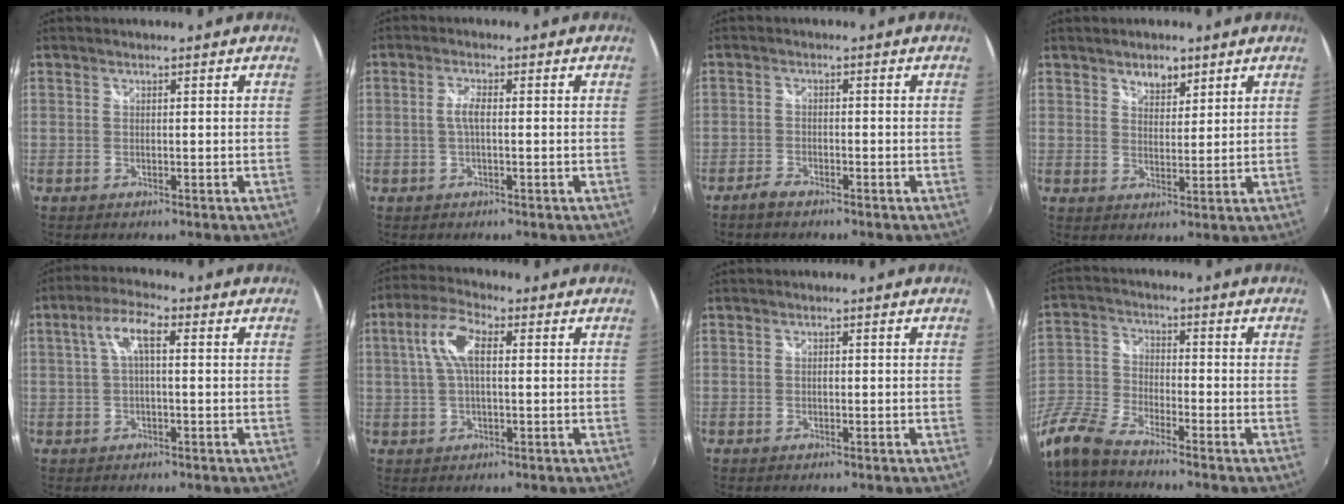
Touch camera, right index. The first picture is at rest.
{"total": 2.5, "force": [-0.2, 0.6, 2.4], "torque": [-0.050, 0.003, -0.005]}
{"total": 2.6, "force": [-2.3, 0.7, 1.1], "torque": [-0.035, -0.001, -0.046]}
{"total": 3.9, "force": [2.7, 2.2, 1.8], "torque": [-0.022, 0.004, 0.044]}
{"total": 5.7, "force": [0.9, 1.8, 5.3], "torque": [-0.103, 0.016, 0.018]}
{"total": 7.5, "force": [1.4, 3.0, 6.7], "torque": [-0.136, 0.019, 0.025]}
{"total": 0.6, "force": [-0.1, 0.4, 0.4], "torque": [-0.006, 0.002, -0.001]}
{"total": 11.3, "force": [-9.2, 3.2, 5.8], "torque": [-0.141, -0.007, -0.196]}